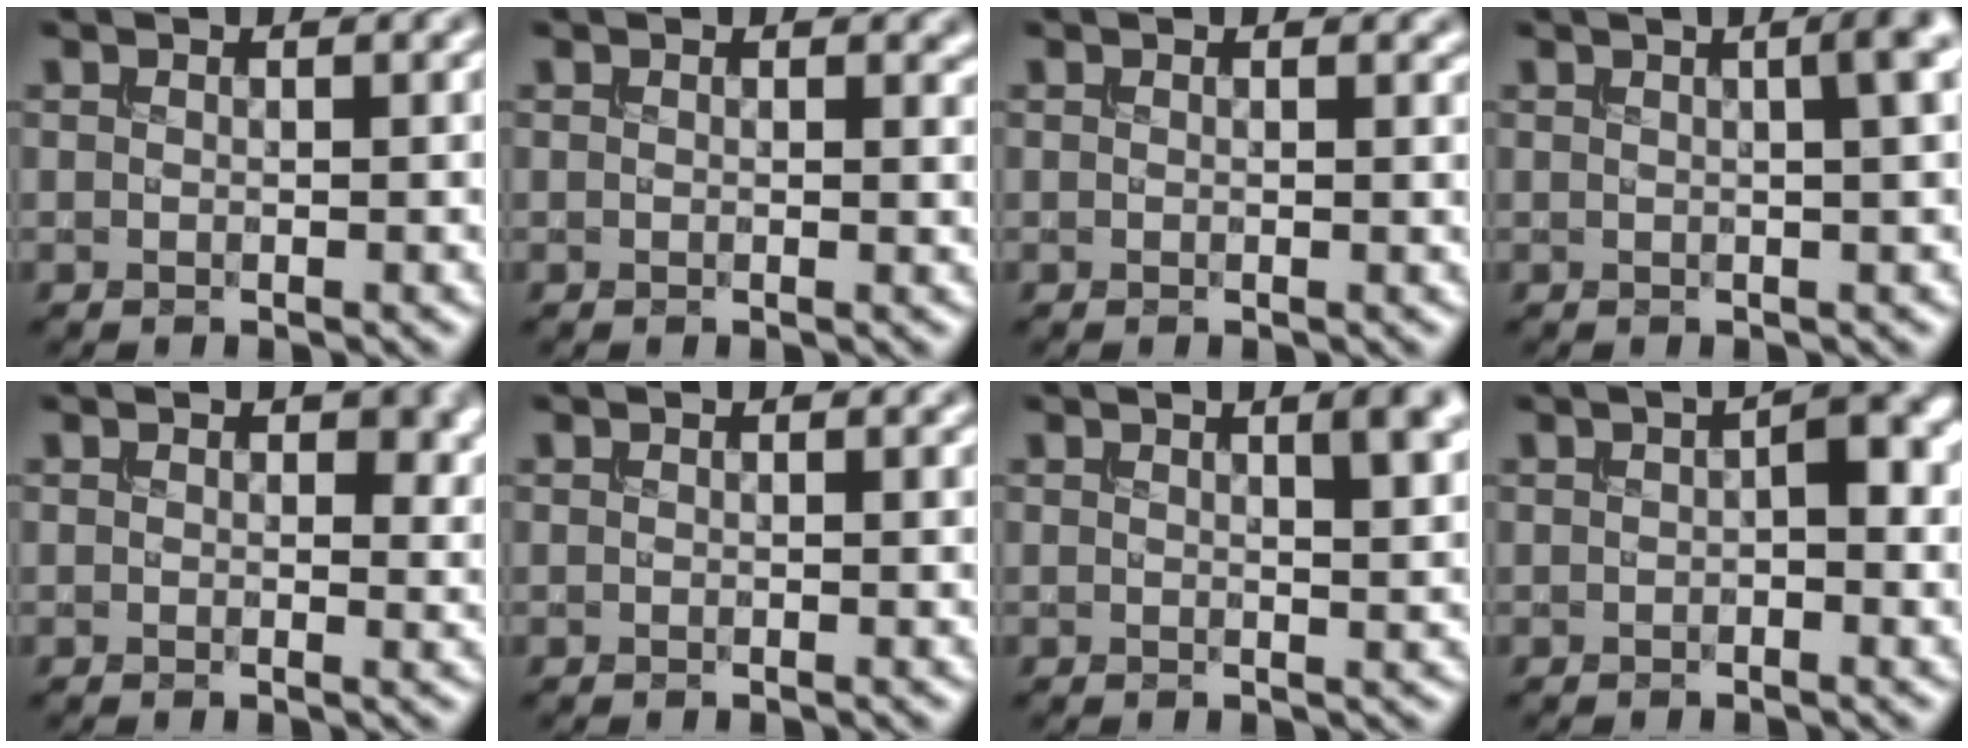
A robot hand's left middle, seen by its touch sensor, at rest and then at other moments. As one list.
[{"total": 1.0, "force": [0.4, 0.7, 0.6], "torque": [-0.005, -0.003, 0.007]}, {"total": 0.5, "force": [0.3, 0.3, 0.3], "torque": [-0.002, -0.002, 0.006]}, {"total": 3.1, "force": [0.9, 0.7, 2.9], "torque": [-0.021, 0.015, 0.003]}, {"total": 2.9, "force": [1.0, 1.8, 2.0], "torque": [-0.023, -0.004, 0.014]}, {"total": 0.0}, {"total": 3.4, "force": [1.5, 1.0, 2.8], "torque": [-0.022, 0.005, 0.021]}, {"total": 3.0, "force": [0.2, 1.2, 2.7], "torque": [-0.039, 0.006, 0.000]}]